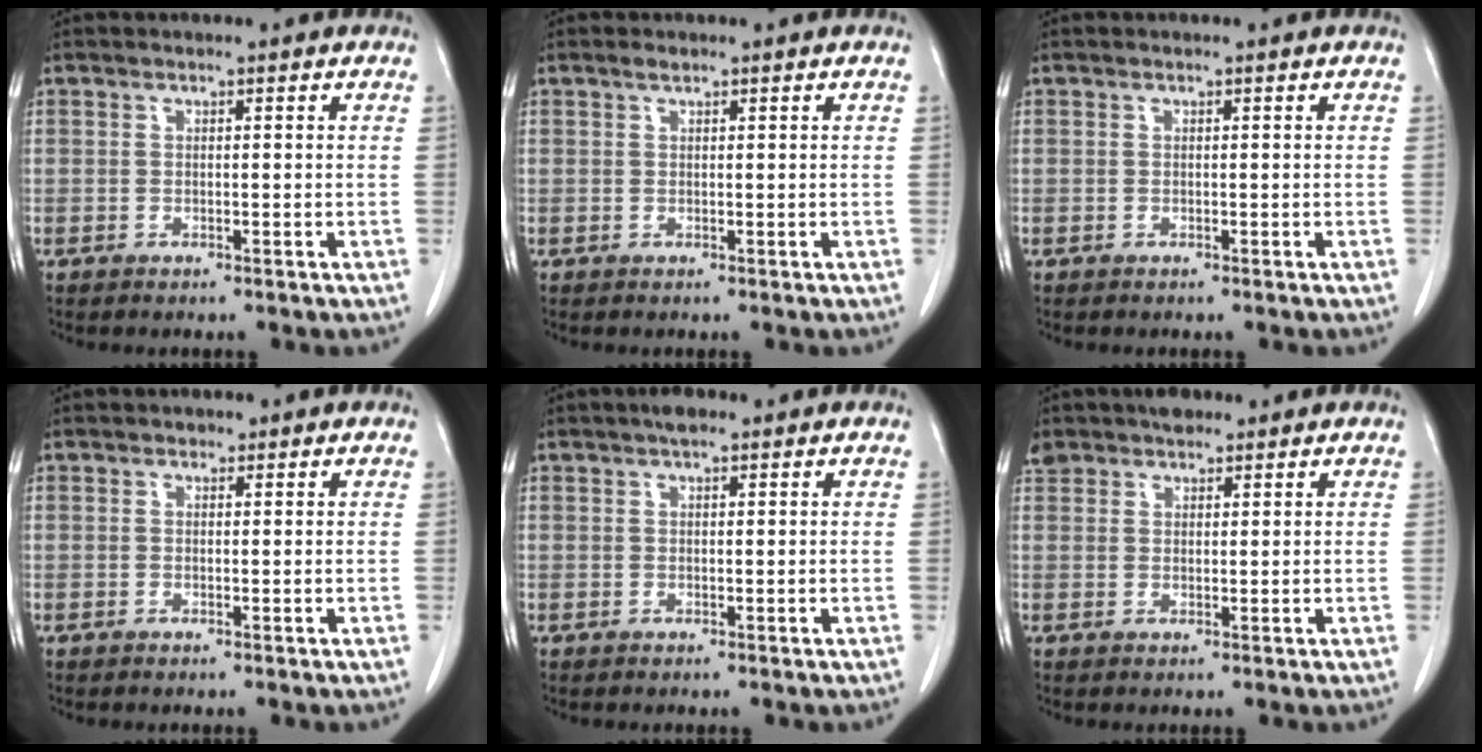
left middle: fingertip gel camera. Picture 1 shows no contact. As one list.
[{"total": 0.7, "force": [0.6, 0.2, 0.4], "torque": [-0.012, 0.000, 0.011]}, {"total": 0.0}, {"total": 0.7, "force": [0.4, 0.5, 0.1], "torque": [-0.001, 0.000, 0.004]}, {"total": 1.9, "force": [1.3, 0.6, 1.3], "torque": [-0.024, 0.009, 0.019]}, {"total": 3.9, "force": [3.1, 2.2, 1.0], "torque": [-0.022, 0.015, 0.056]}]